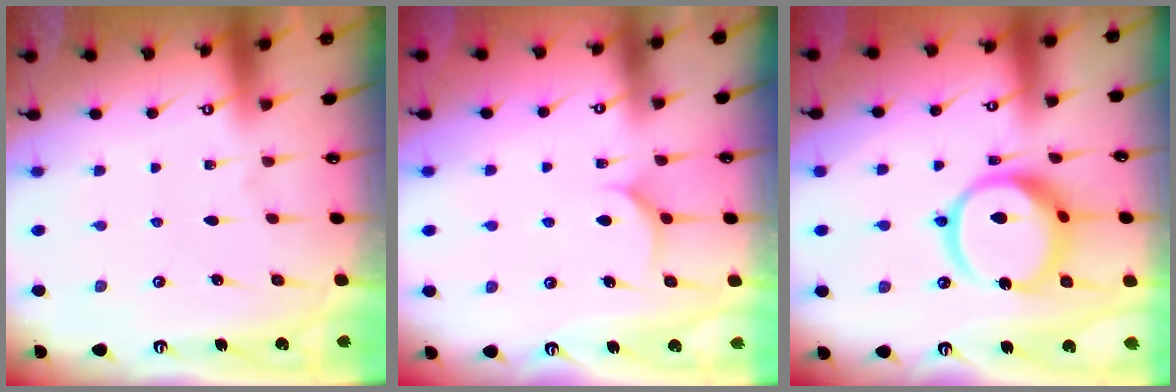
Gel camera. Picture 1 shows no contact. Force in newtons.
{"total": 7.9, "press": 7.9, "slide": 0.4}
{"total": 14.8, "press": 14.7, "slide": 1.6}